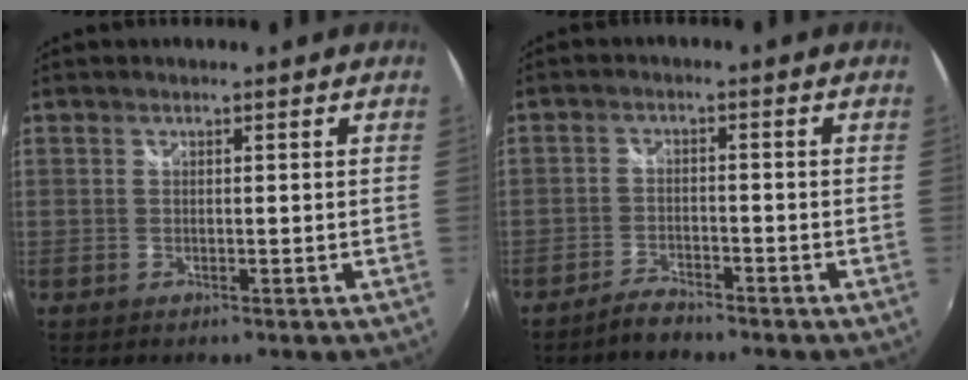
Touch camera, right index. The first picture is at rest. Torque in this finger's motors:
{"motor_torque": [0.31, -0.29, 0.07, 0.01]}